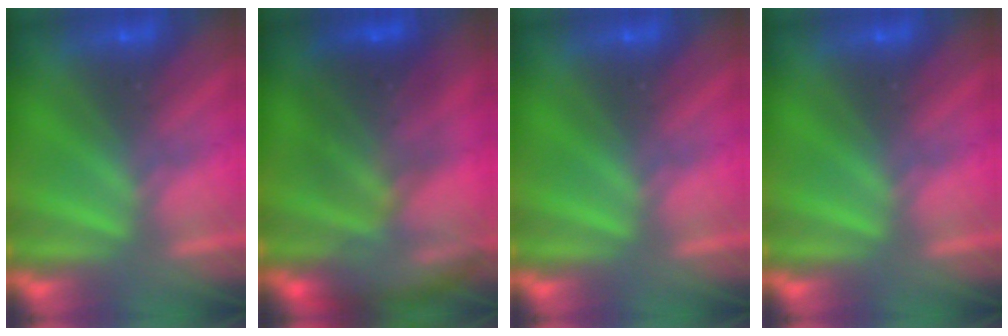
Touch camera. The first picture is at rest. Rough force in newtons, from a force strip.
{"total": 6.9}
{"total": 0.0}
{"total": 0.0}